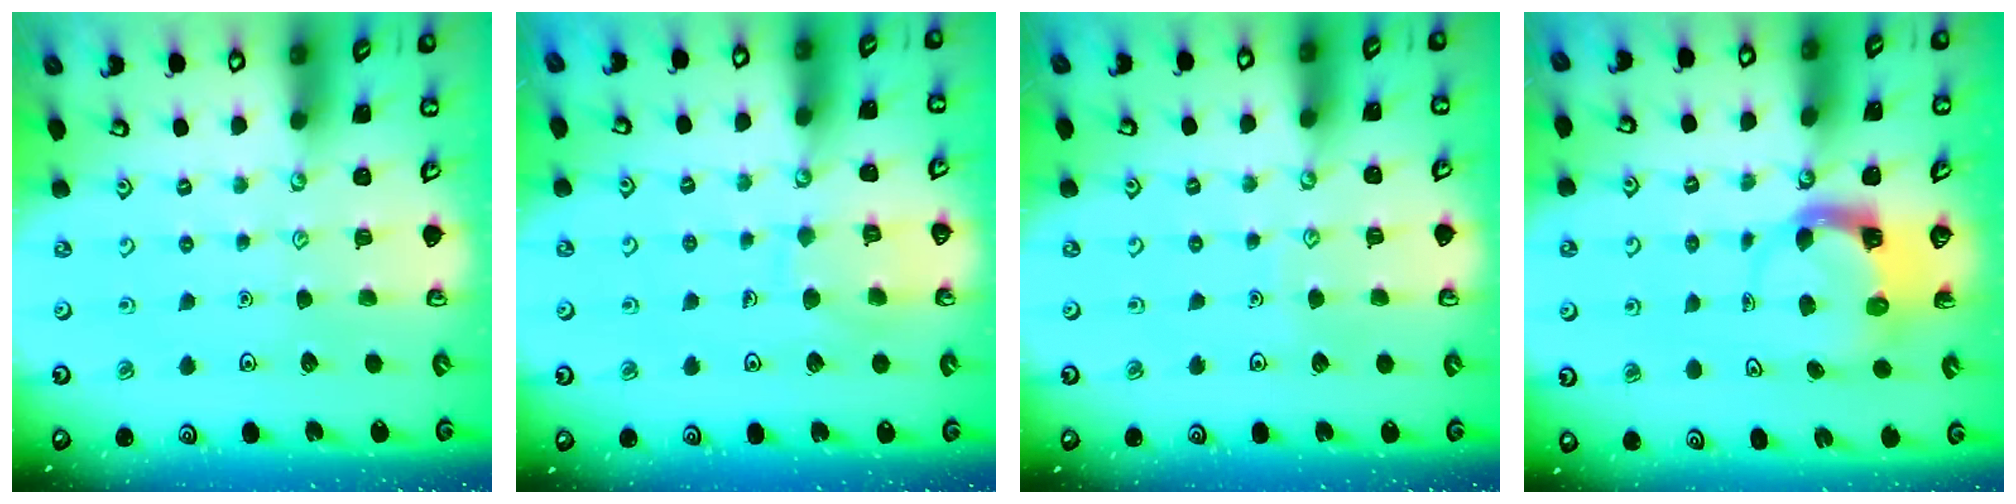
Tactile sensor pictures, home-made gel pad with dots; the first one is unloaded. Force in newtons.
{"total": 7.8, "press": 7.8, "slide": 0.7}
{"total": 3.4, "press": 3.4, "slide": 0.3}
{"total": 3.9, "press": 3.8, "slide": 0.6}